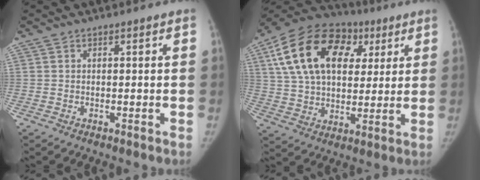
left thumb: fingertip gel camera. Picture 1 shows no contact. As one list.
[{"total": 23.7, "force": [8.3, 15.3, 16.1], "torque": [-0.274, 0.021, 0.137]}]